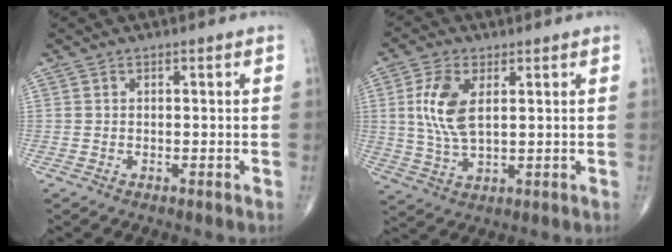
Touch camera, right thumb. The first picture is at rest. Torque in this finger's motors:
{"motor_torque": [-0.08, 0.40, 0.96, 0.19, 0.11]}